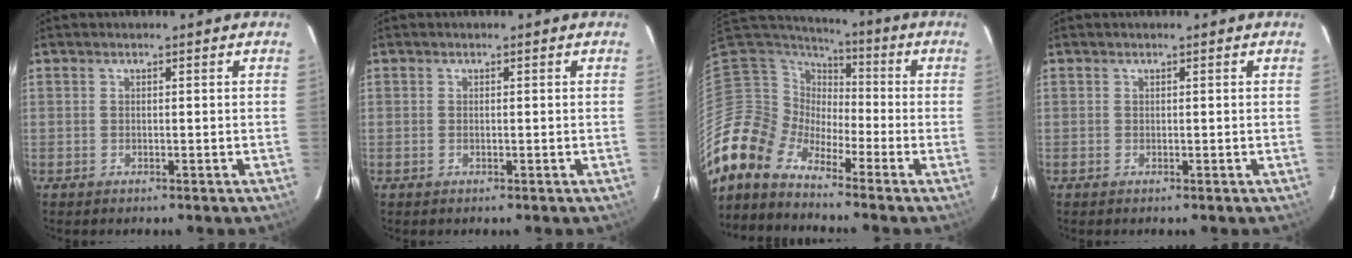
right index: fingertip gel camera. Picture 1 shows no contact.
{"total": 0.0}
{"total": 9.7, "force": [-8.1, 4.5, 2.8], "torque": [-0.052, 0.014, -0.180]}
{"total": 0.0}